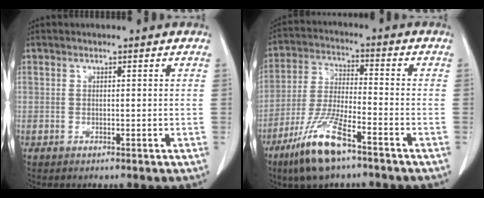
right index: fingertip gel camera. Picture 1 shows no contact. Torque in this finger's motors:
{"motor_torque": [1.29, -0.85, 0.50, 0.16]}